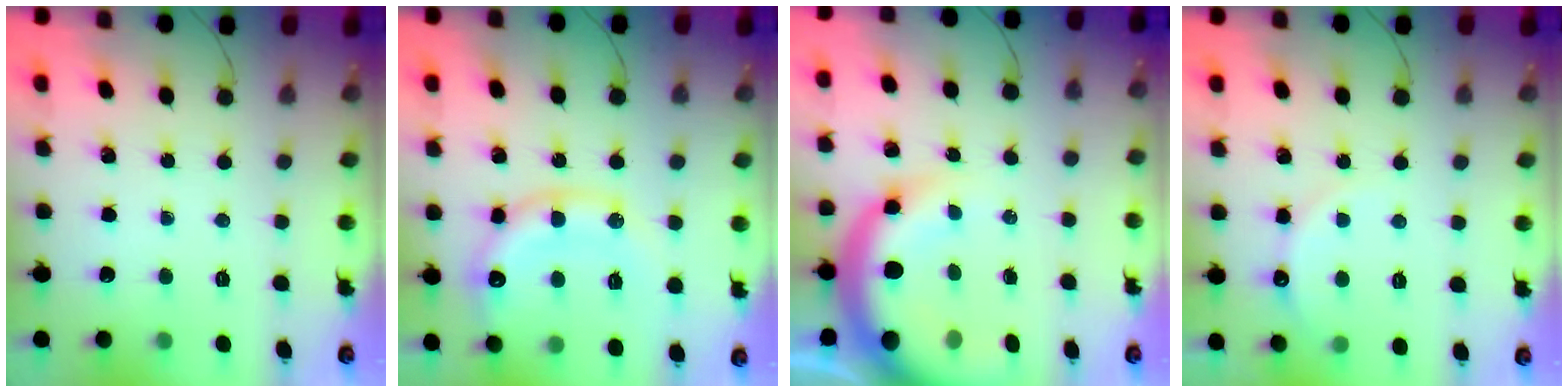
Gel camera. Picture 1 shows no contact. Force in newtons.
{"total": 14.7, "press": 14.6, "slide": 1.5}
{"total": 14.2, "press": 13.9, "slide": 3.0}
{"total": 7.3, "press": 7.1, "slide": 1.7}